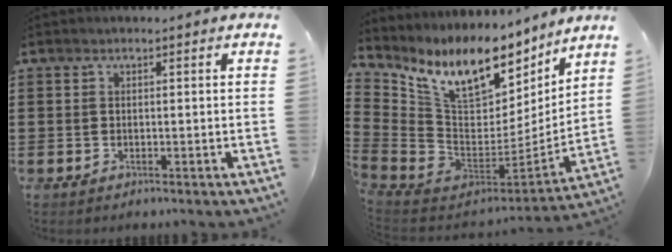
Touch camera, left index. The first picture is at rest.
{"total": 13.5, "force": [8.9, 6.3, 7.8], "torque": [-0.174, -0.064, 0.156]}